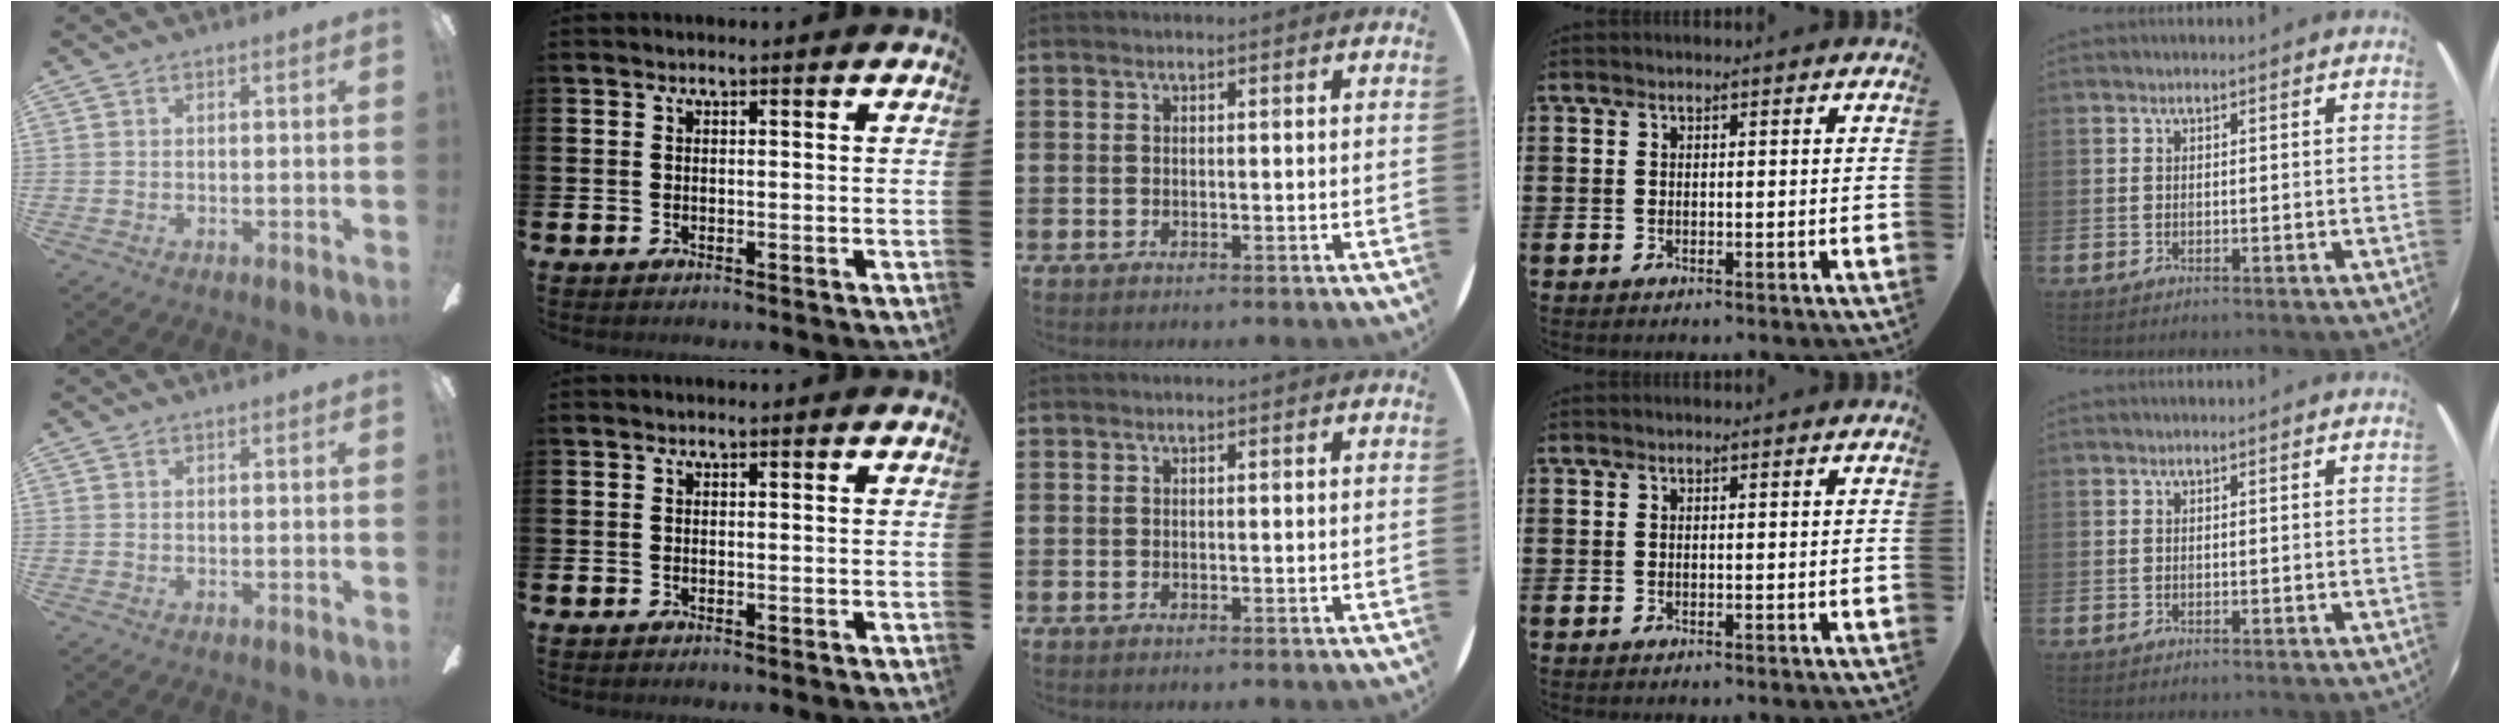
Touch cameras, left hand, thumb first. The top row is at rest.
{}